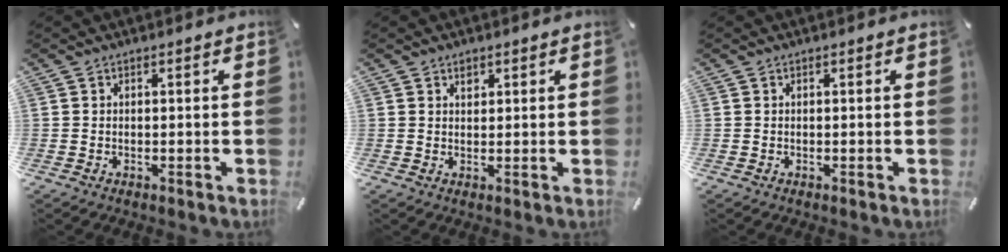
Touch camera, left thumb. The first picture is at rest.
{"total": 1.4, "force": [0.9, 1.0, 0.5], "torque": [0.006, -0.006, 0.013]}
{"total": 0.0}